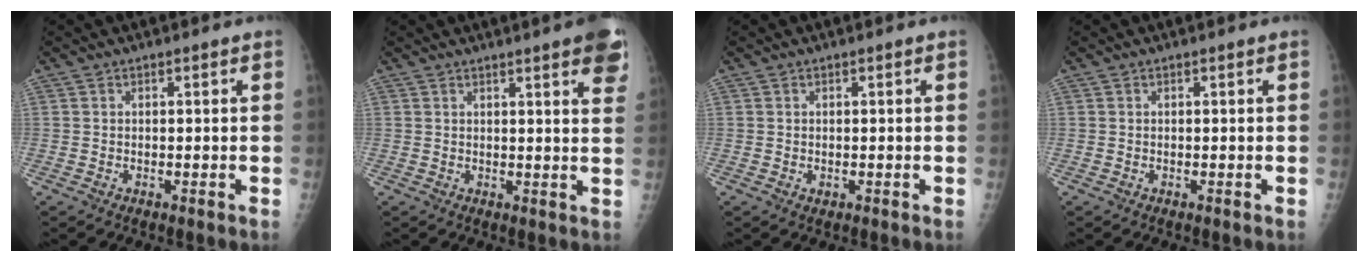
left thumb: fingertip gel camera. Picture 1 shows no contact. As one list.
[{"total": 8.7, "force": [5.0, 1.5, 7.0], "torque": [-0.066, -0.010, 0.052]}, {"total": 0.9, "force": [-0.2, 0.8, 0.5], "torque": [-0.003, 0.000, -0.002]}, {"total": 0.0}]